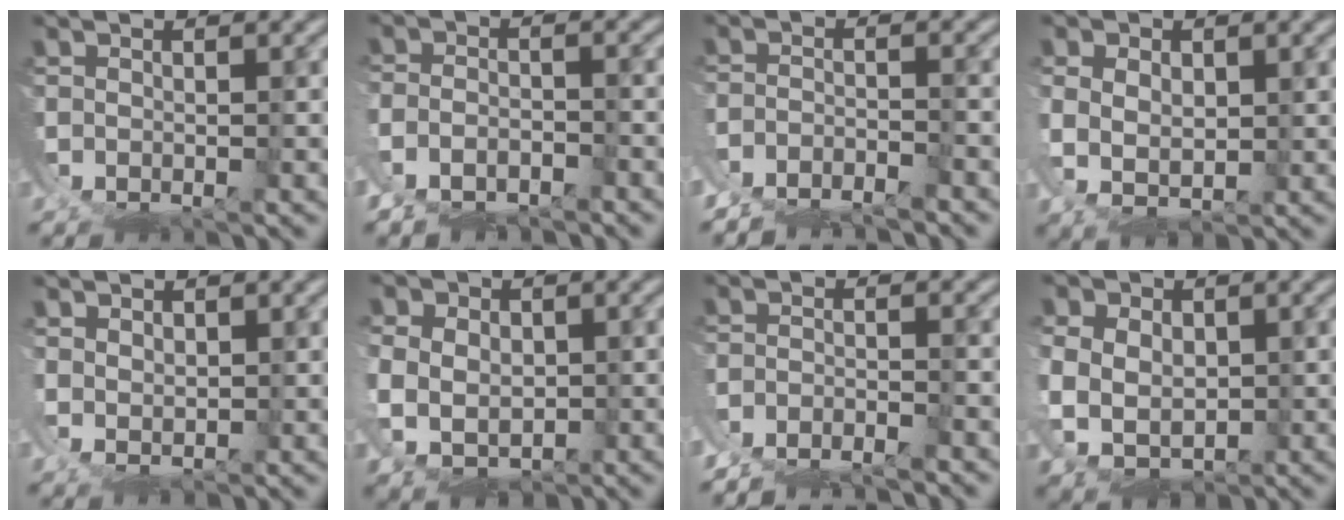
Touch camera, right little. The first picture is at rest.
{"total": 3.5, "force": [-2.5, 1.7, 1.7], "torque": [-0.041, -0.014, -0.037]}
{"total": 4.2, "force": [-3.8, 1.0, 1.5], "torque": [-0.019, -0.002, -0.065]}
{"total": 5.4, "force": [0.8, 3.7, 3.8], "torque": [-0.083, -0.023, 0.024]}
{"total": 2.2, "force": [1.8, 0.2, 1.2], "torque": [-0.028, -0.009, 0.044]}
{"total": 7.3, "force": [-0.4, 5.8, 4.4], "torque": [-0.105, -0.039, 0.011]}
{"total": 4.0, "force": [-3.7, 0.6, 1.4], "torque": [-0.016, -0.001, -0.062]}
{"total": 9.1, "force": [-0.9, 7.4, 5.2], "torque": [-0.132, -0.047, 0.002]}